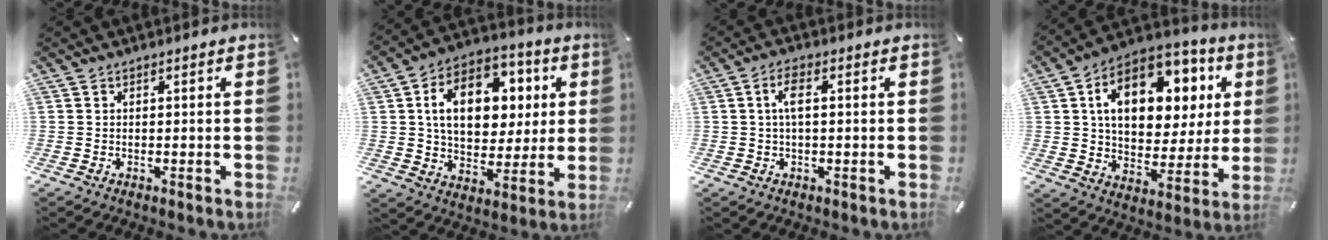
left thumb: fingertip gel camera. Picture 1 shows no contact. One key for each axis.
{"total": 16.1, "fx": 3.8, "fy": 11.6, "fz": 10.5, "tx": -0.165, "ty": 0.003, "tz": 0.071}
{"total": 4.4, "fx": 0.5, "fy": 1.6, "fz": 4.1, "tx": -0.080, "ty": 0.009, "tz": 0.007}
{"total": 17.5, "fx": 6.6, "fy": 11.8, "fz": 11.1, "tx": -0.167, "ty": -0.023, "tz": 0.118}